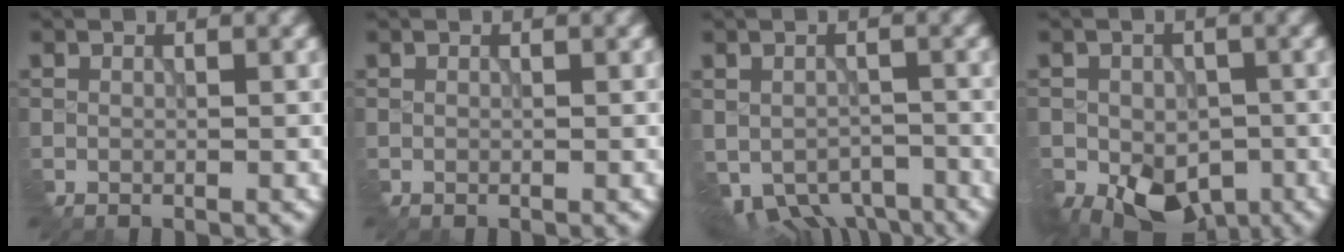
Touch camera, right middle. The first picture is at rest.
{"total": 0.0}
{"total": 4.9, "force": [-3.3, 2.8, 2.3], "torque": [-0.039, -0.022, -0.044]}
{"total": 7.2, "force": [-3.1, 5.2, 3.9], "torque": [-0.074, -0.031, -0.037]}